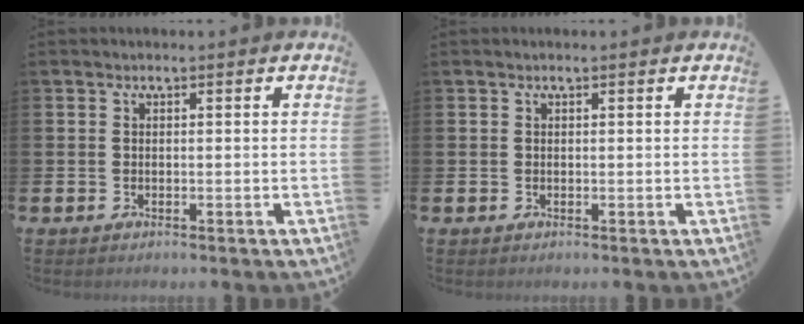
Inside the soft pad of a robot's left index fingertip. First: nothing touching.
{"total": 0.0}